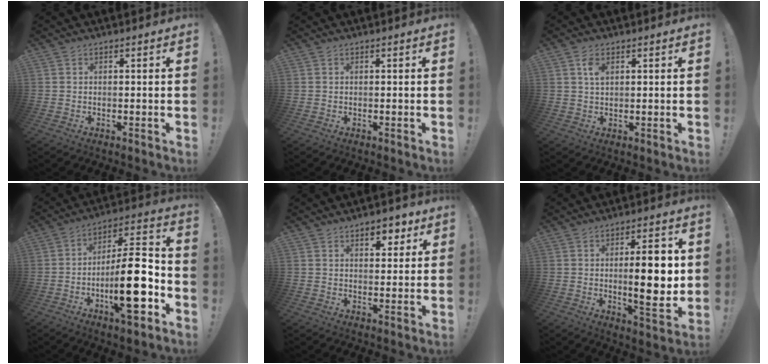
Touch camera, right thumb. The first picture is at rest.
{"total": 0.0}
{"total": 3.6, "force": [1.6, 1.8, 2.6], "torque": [-0.041, -0.003, 0.025]}
{"total": 20.4, "force": [-6.5, 6.5, 18.3], "torque": [-0.302, 0.042, -0.099]}
{"total": 5.8, "force": [3.5, 3.5, 3.0], "torque": [-0.018, -0.018, 0.055]}
{"total": 13.6, "force": [0.3, 3.8, 13.1], "torque": [-0.185, -0.008, -0.004]}